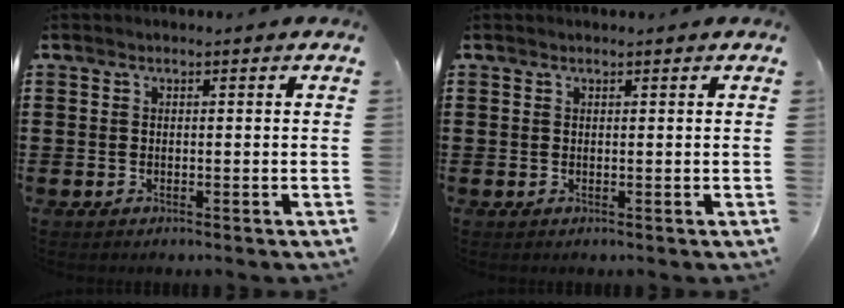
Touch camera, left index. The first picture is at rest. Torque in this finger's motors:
{"motor_torque": [-0.49, 0.87, -0.08, -0.01]}